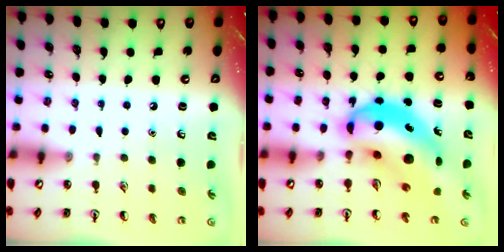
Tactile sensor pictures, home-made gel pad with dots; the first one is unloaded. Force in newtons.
{"total": 13.1, "press": 12.5, "slide": 3.9}